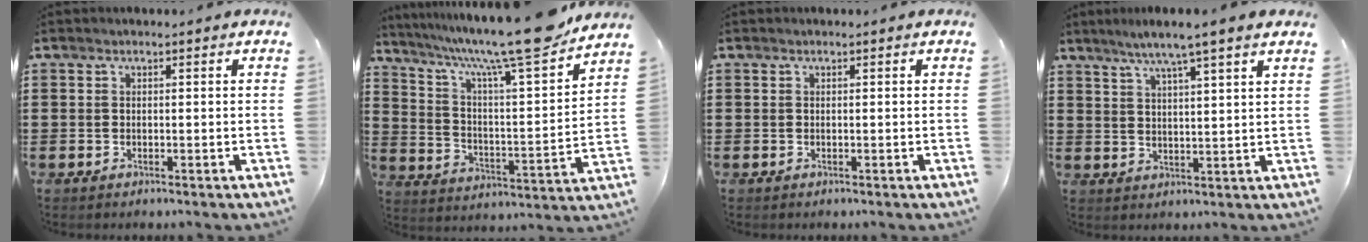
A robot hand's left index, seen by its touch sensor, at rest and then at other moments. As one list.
[{"total": 14.0, "force": [11.6, 0.2, 7.7], "torque": [-0.153, -0.078, 0.187]}, {"total": 0.0}, {"total": 5.4, "force": [4.3, -0.7, 3.3], "torque": [-0.076, -0.012, 0.072]}]